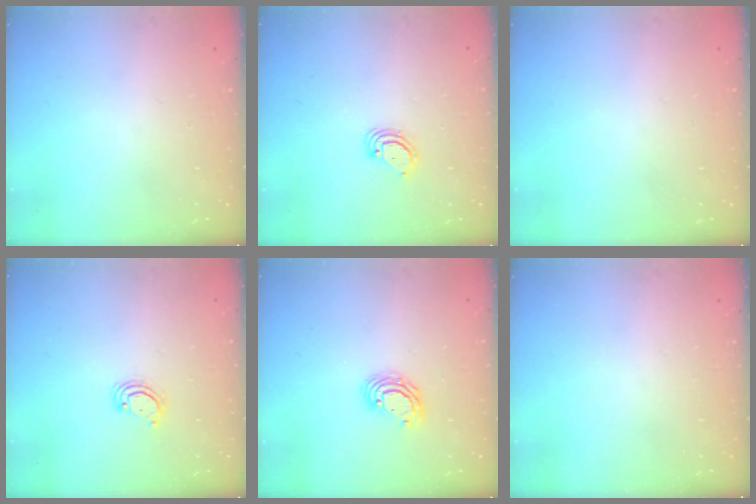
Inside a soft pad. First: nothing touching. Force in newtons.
{"total": 2.9, "press": 2.9, "slide": 0.2}
{"total": 0.0}
{"total": 4.2, "press": 4.2, "slide": 0.4}
{"total": 7.0, "press": 7.0, "slide": 0.8}
{"total": 0.0}